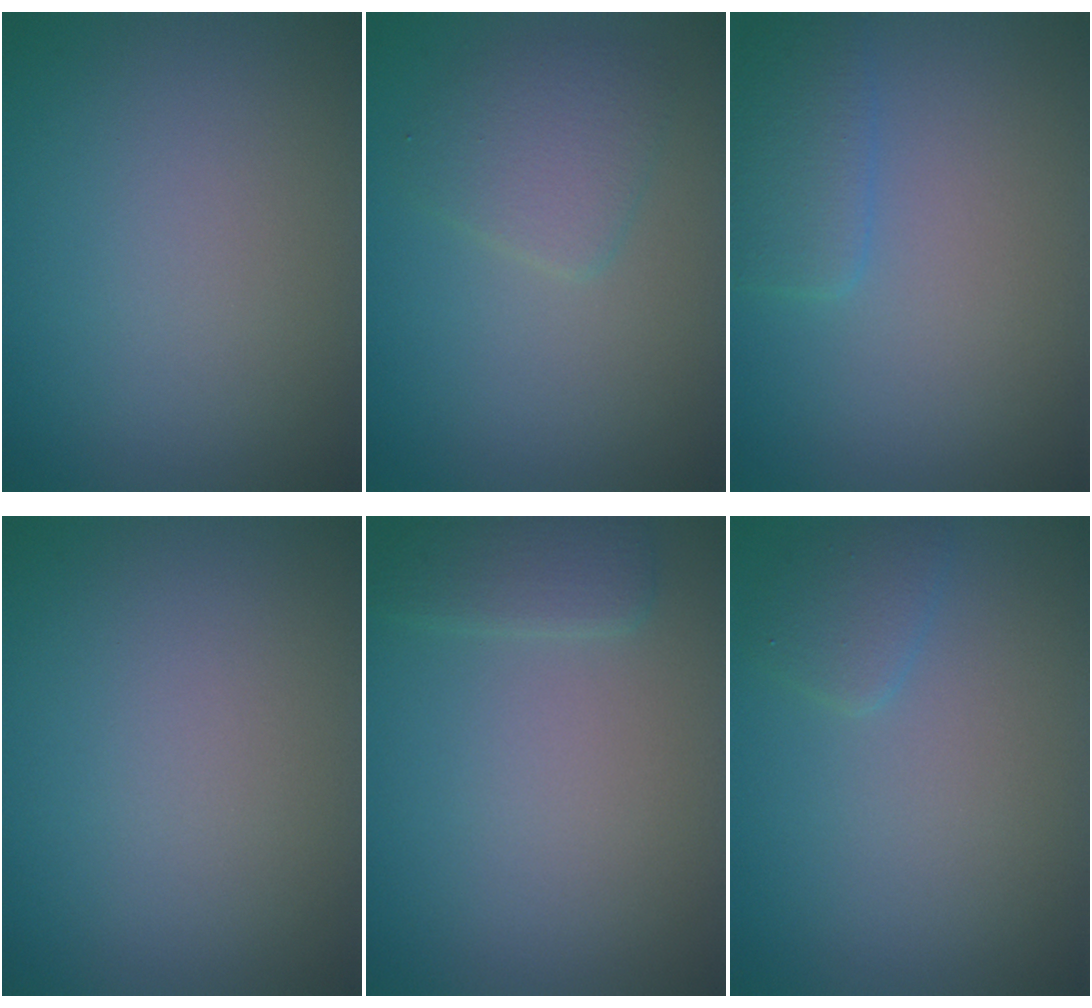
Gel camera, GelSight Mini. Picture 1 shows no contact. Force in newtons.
{"total": 2.4, "press": 2.4, "slide": 0.1}
{"total": 2.4, "press": 2.4, "slide": 0.1}
{"total": 0.0}
{"total": 1.8, "press": 1.8, "slide": 0.1}
{"total": 1.4, "press": 1.4, "slide": 0.1}